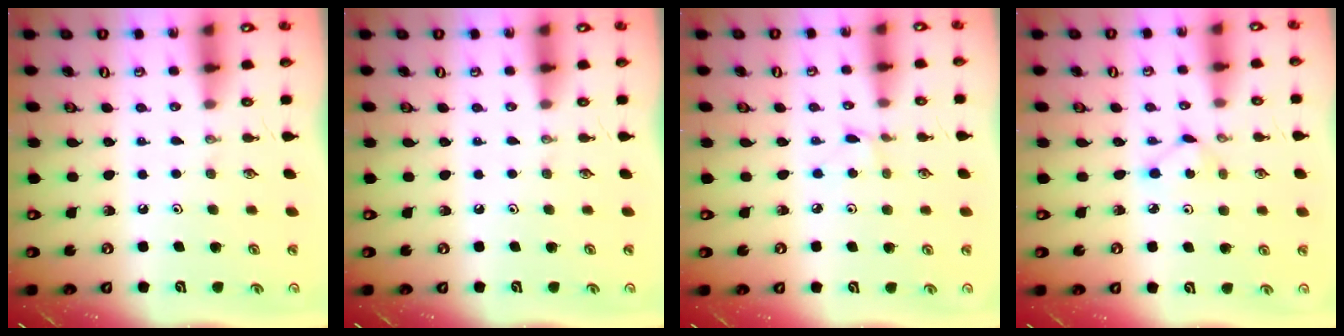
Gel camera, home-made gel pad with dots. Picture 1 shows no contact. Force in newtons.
{"total": 0.0}
{"total": 1.5, "press": 1.5, "slide": 0.2}
{"total": 2.8, "press": 2.7, "slide": 0.3}